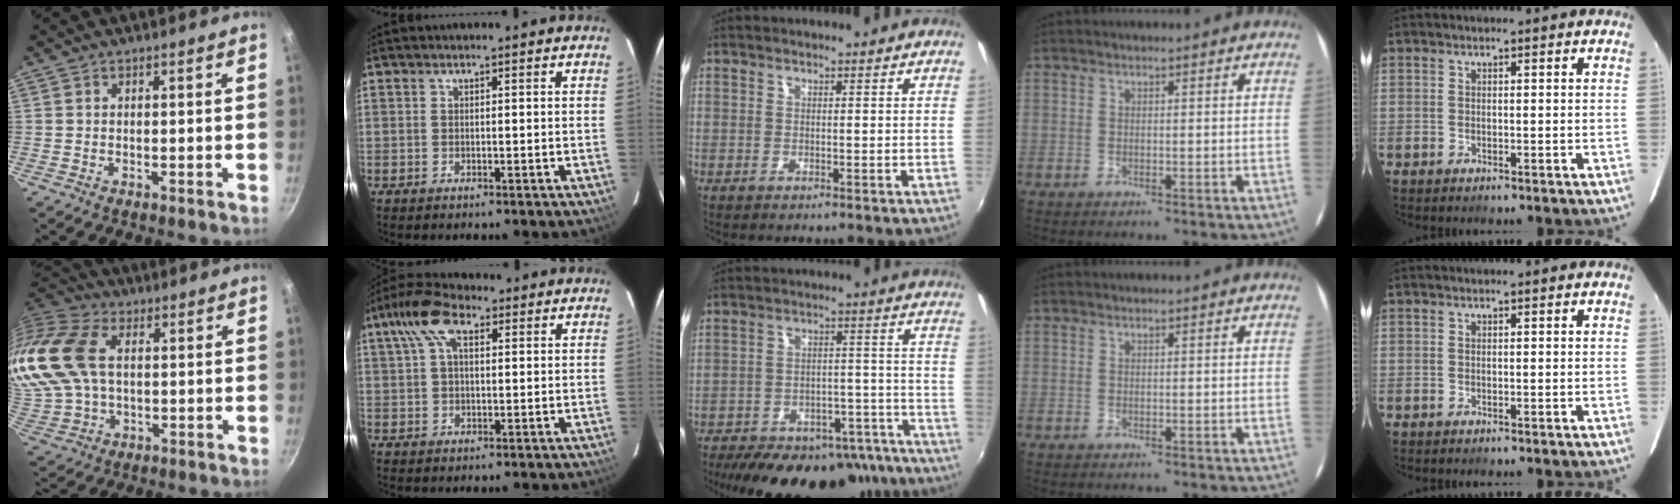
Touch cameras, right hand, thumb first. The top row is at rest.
{"thumb": {"total": 20.7, "force": [3.9, 14.3, 14.5], "torque": [-0.330, 0.016, 0.073]}, "index": {"total": 8.3, "force": [3.3, 4.0, 6.4], "torque": [-0.132, 0.029, 0.057]}, "middle": {"total": 26.9, "force": [-21.9, 11.0, 11.0], "torque": [-0.192, 0.026, -0.271]}}